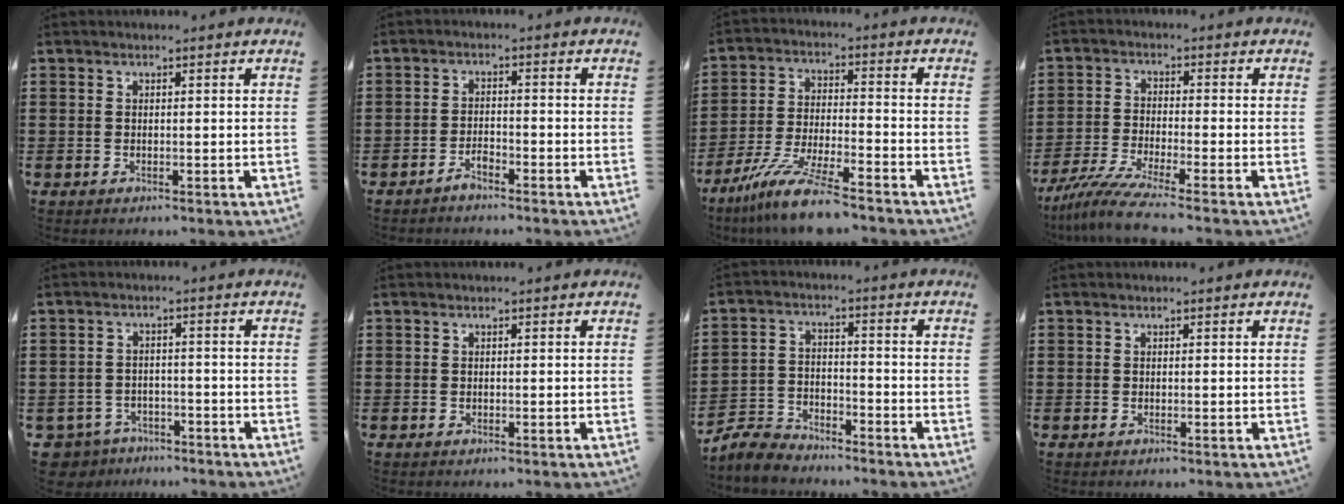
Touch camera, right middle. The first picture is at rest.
{"total": 2.4, "force": [-2.1, 0.4, 1.0], "torque": [-0.021, 0.005, -0.042]}
{"total": 10.1, "force": [-8.3, 0.4, 5.7], "torque": [-0.119, -0.001, -0.164]}
{"total": 6.2, "force": [-4.9, -0.2, 3.8], "torque": [-0.096, -0.027, -0.099]}
{"total": 3.2, "force": [-3.1, 1.0, 0.1], "torque": [-0.026, -0.004, -0.070]}
{"total": 0.0}
{"total": 5.5, "force": [-5.4, 1.1, 0.6], "torque": [-0.033, 0.006, -0.114]}
{"total": 0.0}